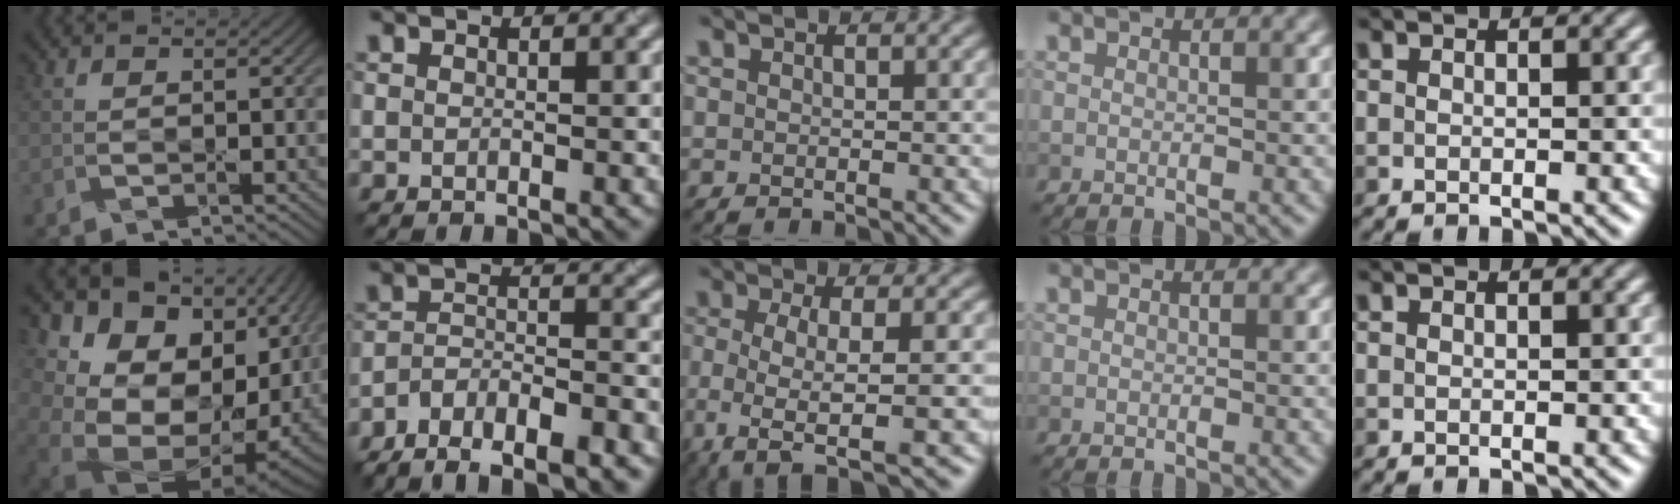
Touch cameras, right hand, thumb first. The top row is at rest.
{"thumb": {"total": 20.8, "force": [-0.6, 16.0, 13.3], "torque": [-0.237, -0.024, 0.028]}, "index": {"total": 8.8, "force": [-7.1, 3.3, 4.1], "torque": [-0.062, 0.003, -0.110]}, "middle": {"total": 5.6, "force": [-1.8, 1.5, 5.1], "torque": [-0.081, -0.007, -0.040]}}